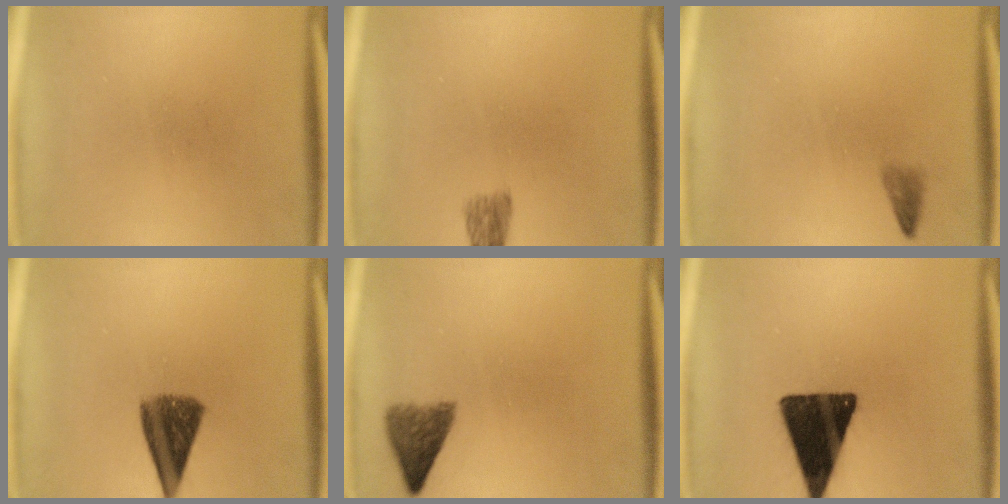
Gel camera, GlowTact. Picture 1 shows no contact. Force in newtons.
{"total": 2.5}
{"total": 1.2}
{"total": 8.3}
{"total": 4.1}
{"total": 16.5}